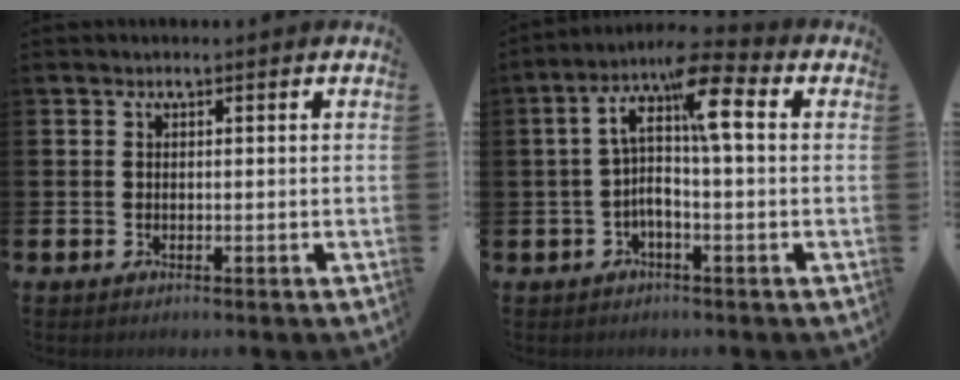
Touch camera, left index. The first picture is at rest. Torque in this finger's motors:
{"motor_torque": [1.51, -0.63, 0.83, 0.17]}